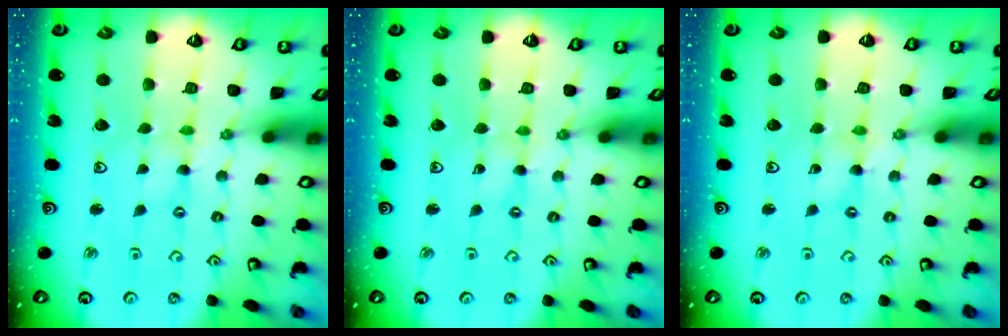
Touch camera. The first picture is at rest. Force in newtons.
{"total": 0.0}
{"total": 0.0}